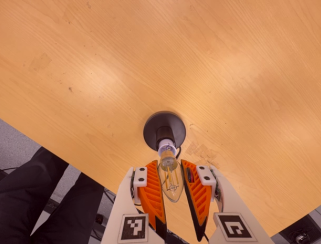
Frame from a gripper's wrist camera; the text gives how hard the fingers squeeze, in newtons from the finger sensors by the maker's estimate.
{"total": 12.8, "left": 14.1, "right": 11.5}